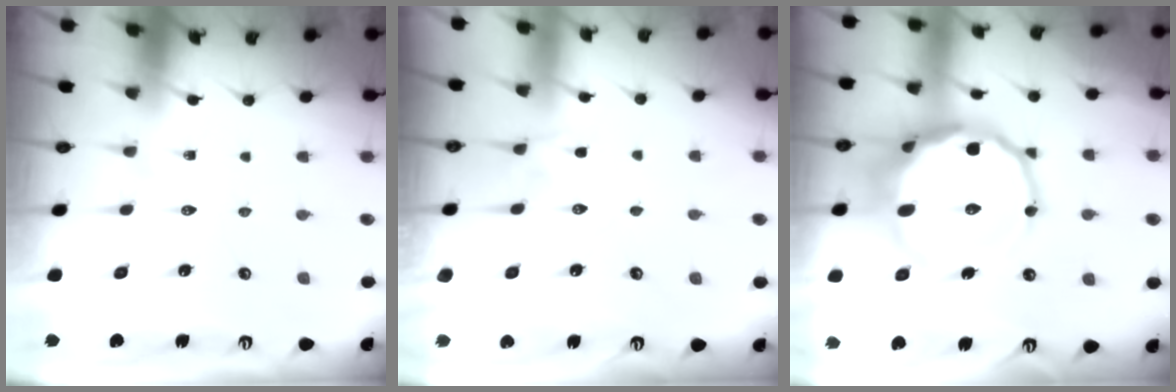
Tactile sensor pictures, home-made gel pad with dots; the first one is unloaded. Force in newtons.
{"total": 1.1, "press": 0.9, "slide": 0.6}
{"total": 17.5, "press": 17.2, "slide": 3.1}